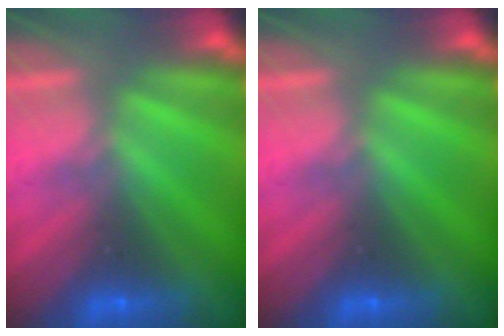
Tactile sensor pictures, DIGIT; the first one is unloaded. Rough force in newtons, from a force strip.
{"total": 0.0}